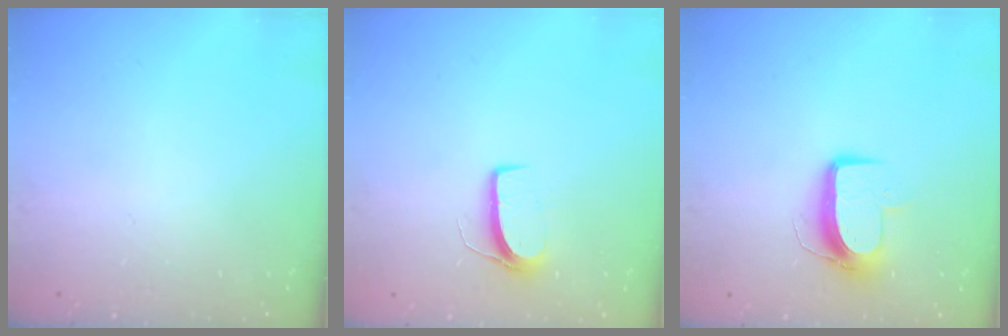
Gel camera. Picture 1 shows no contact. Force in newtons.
{"total": 7.0, "press": 7.0, "slide": 0.4}
{"total": 10.1, "press": 10.1, "slide": 0.2}